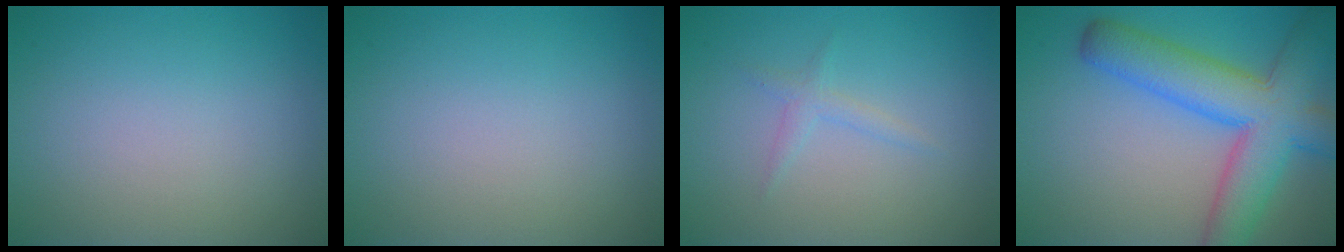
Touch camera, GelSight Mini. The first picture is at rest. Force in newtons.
{"total": 0.0}
{"total": 1.2, "press": 1.2, "slide": 0.1}
{"total": 9.1, "press": 9.1, "slide": 0.4}